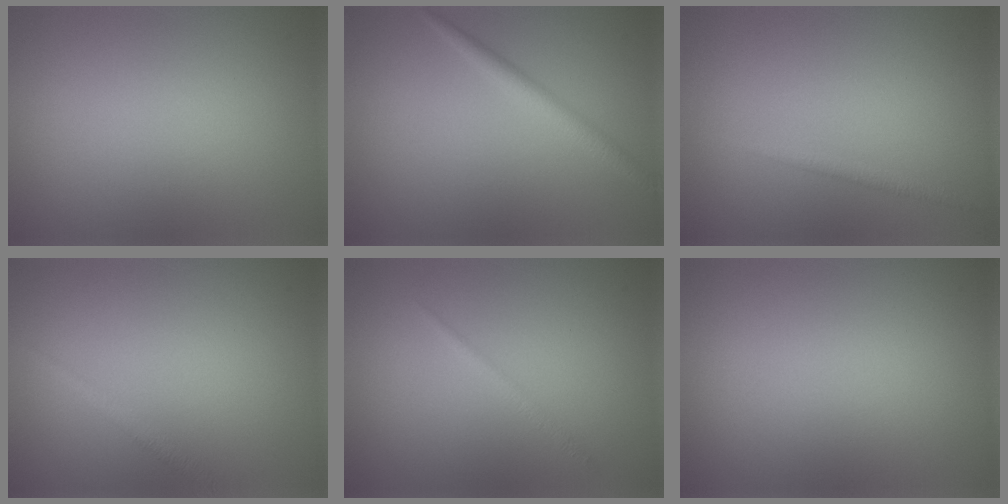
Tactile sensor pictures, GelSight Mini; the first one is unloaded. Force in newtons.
{"total": 1.9, "press": 1.9, "slide": 0.1}
{"total": 1.2, "press": 1.2, "slide": 0.0}
{"total": 1.2, "press": 1.2, "slide": 0.1}
{"total": 0.8, "press": 0.8, "slide": 0.1}
{"total": 0.0}